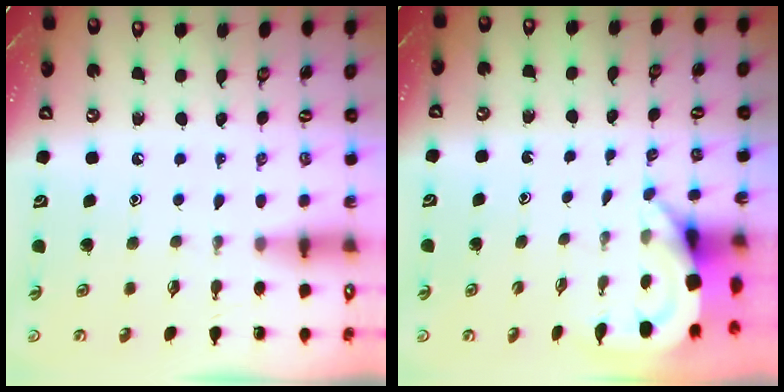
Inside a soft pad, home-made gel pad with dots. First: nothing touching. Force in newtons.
{"total": 3.5, "press": 3.5, "slide": 0.2}